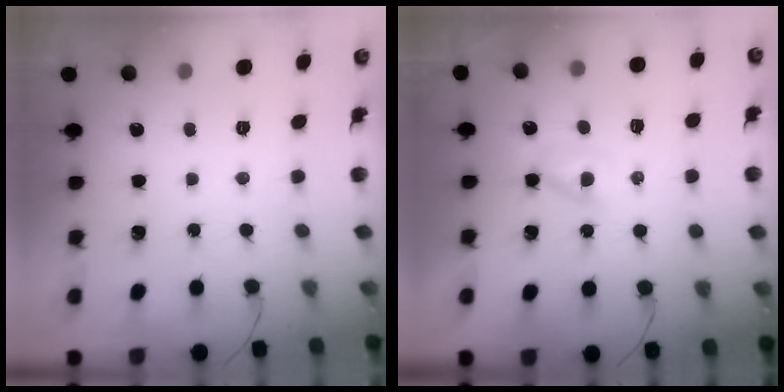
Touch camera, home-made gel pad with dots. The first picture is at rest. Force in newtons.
{"total": 2.3, "press": 2.1, "slide": 1.0}